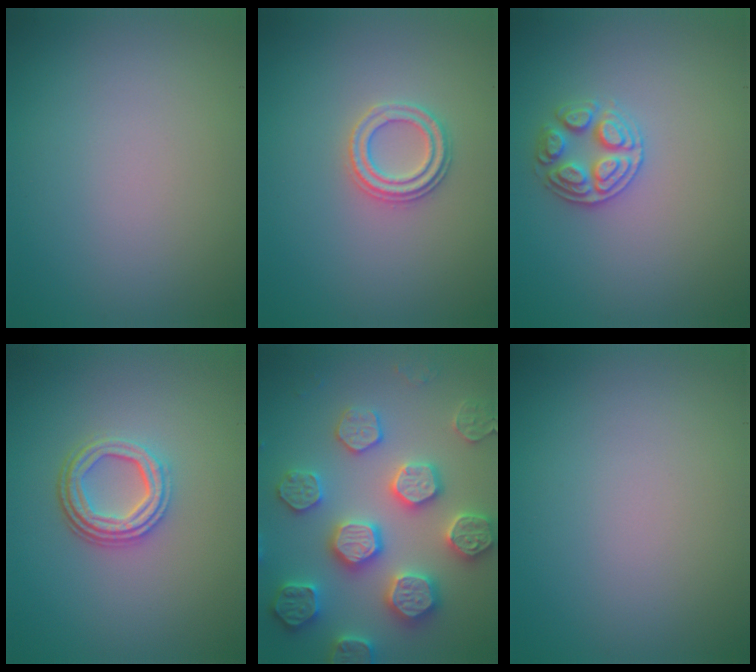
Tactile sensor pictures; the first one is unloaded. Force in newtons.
{"total": 2.2, "press": 2.2, "slide": 0.3}
{"total": 2.7, "press": 2.7, "slide": 0.5}
{"total": 4.2, "press": 3.2, "slide": 2.7}
{"total": 7.6, "press": 7.4, "slide": 1.5}
{"total": 0.0}